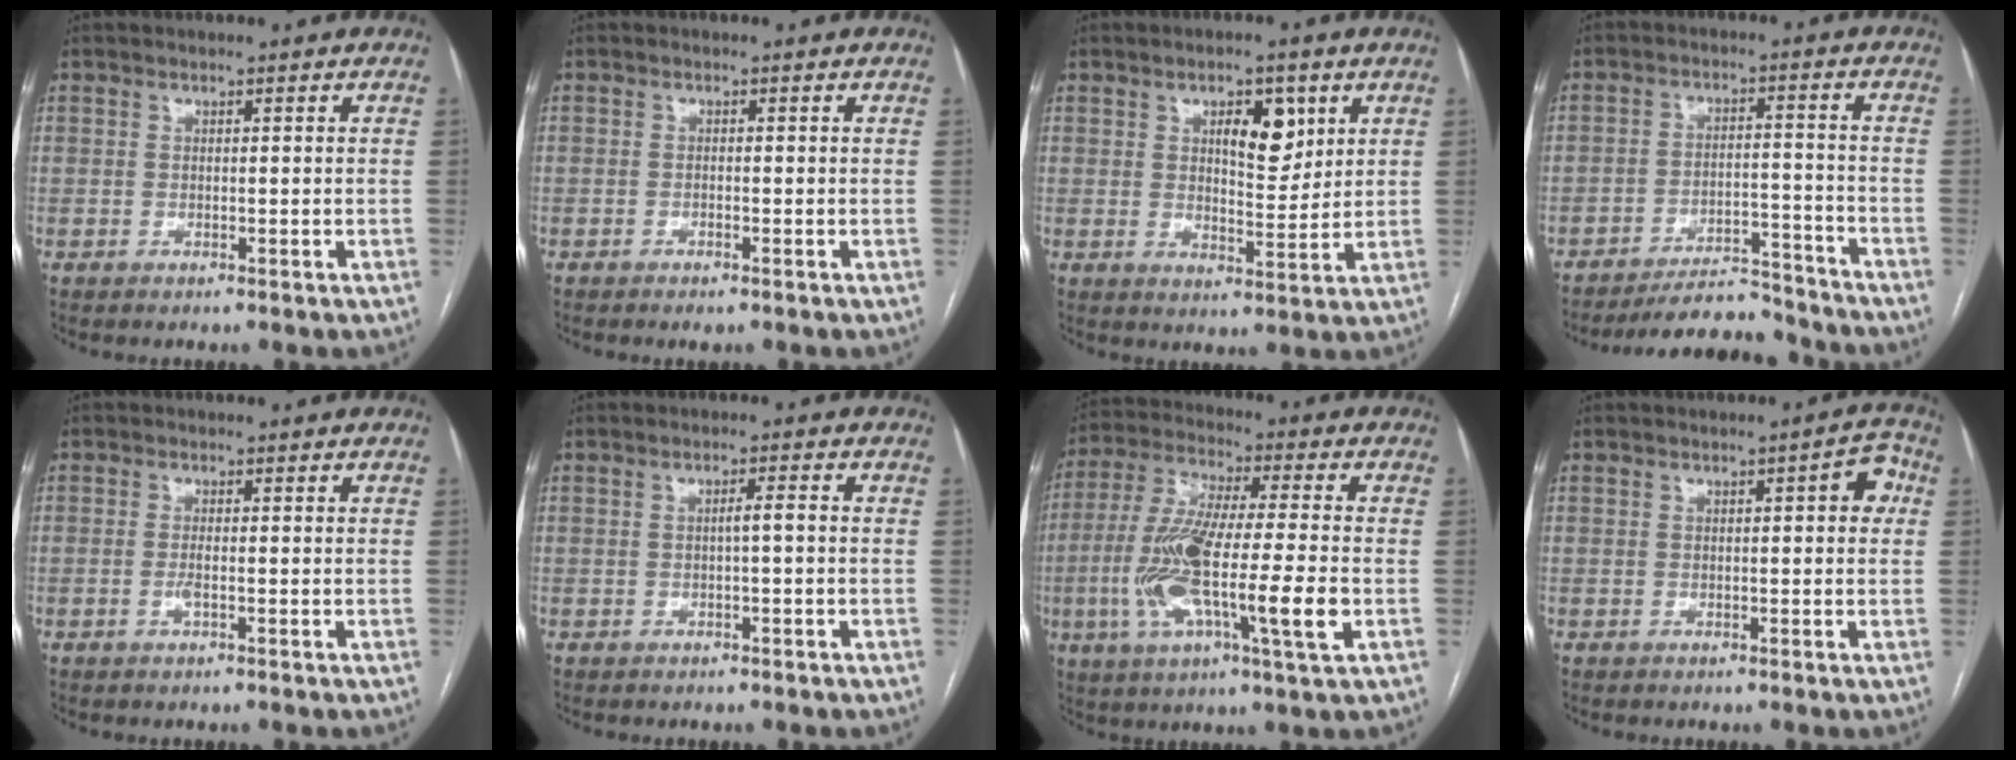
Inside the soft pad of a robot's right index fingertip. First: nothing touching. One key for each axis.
{"total": 1.2, "fx": -0.8, "fy": 0.3, "fz": 0.9, "tx": -0.013, "ty": -0.001, "tz": -0.010}
{"total": 6.8, "fx": 2.9, "fy": 2.8, "fz": 5.5, "tx": -0.084, "ty": 0.001, "tz": 0.047}
{"total": 10.4, "fx": -10.1, "fy": 1.9, "fz": 1.6, "tx": -0.015, "ty": 0.014, "tz": -0.157}
{"total": 1.2, "fx": -0.4, "fy": 0.1, "fz": 1.2, "tx": -0.025, "ty": -0.001, "tz": -0.008}
{"total": 1.7, "fx": -0.2, "fy": 0.0, "fz": 1.7, "tx": -0.026, "ty": 0.004, "tz": -0.003}
{"total": 17.3, "fx": -3.6, "fy": 1.6, "fz": 16.9, "tx": -0.331, "ty": -0.011, "tz": -0.068}
{"total": 3.6, "fx": 0.7, "fy": 1.0, "fz": 3.4, "tx": -0.033, "ty": 0.011, "tz": 0.002}